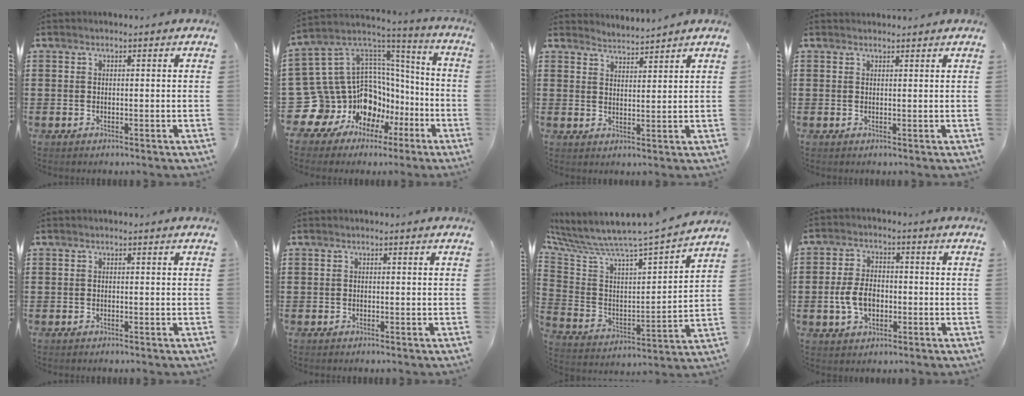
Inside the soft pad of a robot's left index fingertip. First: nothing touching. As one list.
[{"total": 14.5, "force": [-5.0, 12.9, 4.4], "torque": [-0.139, -0.037, -0.044]}, {"total": 2.8, "force": [2.8, -0.3, -0.4], "torque": [-0.002, -0.014, 0.052]}, {"total": 1.0, "force": [1.0, 0.3, 0.0], "torque": [-0.004, 0.000, 0.019]}, {"total": 0.0}, {"total": 0.0}, {"total": 5.3, "force": [5.0, -0.2, 1.7], "torque": [-0.064, -0.067, 0.072]}, {"total": 6.0, "force": [-1.2, 3.8, 4.5], "torque": [-0.104, 0.002, -0.027]}]